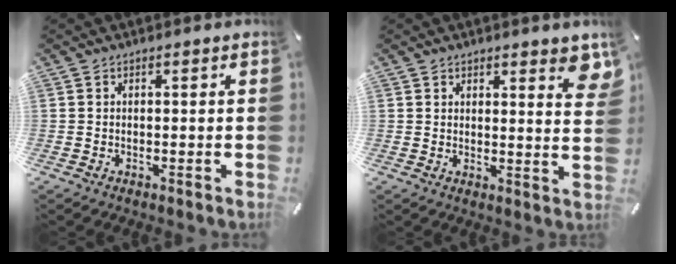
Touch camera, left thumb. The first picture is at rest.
{"total": 4.7, "force": [3.5, 1.9, 2.6], "torque": [-0.020, -0.022, 0.055]}